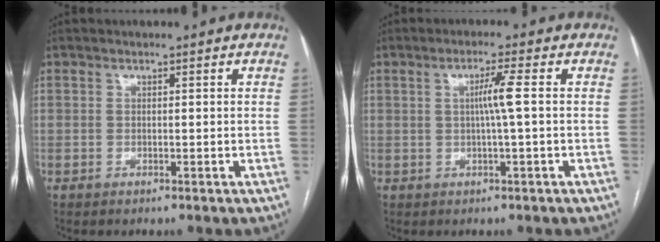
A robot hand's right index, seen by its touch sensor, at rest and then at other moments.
{"total": 3.6, "force": [0.3, -0.7, 3.5], "torque": [-0.065, 0.002, 0.005]}